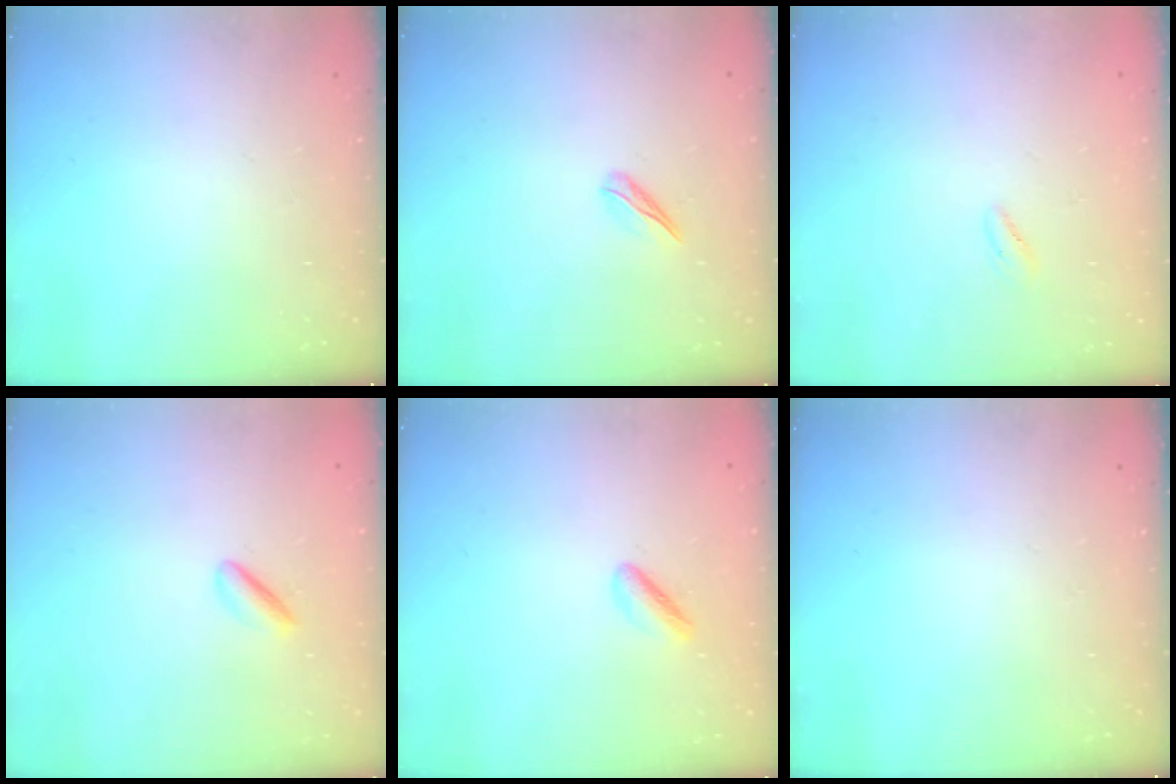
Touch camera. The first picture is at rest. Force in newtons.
{"total": 3.7, "press": 3.6, "slide": 1.0}
{"total": 0.7, "press": 0.5, "slide": 0.5}
{"total": 2.0, "press": 1.9, "slide": 0.6}
{"total": 1.9, "press": 1.6, "slide": 1.1}
{"total": 0.0}